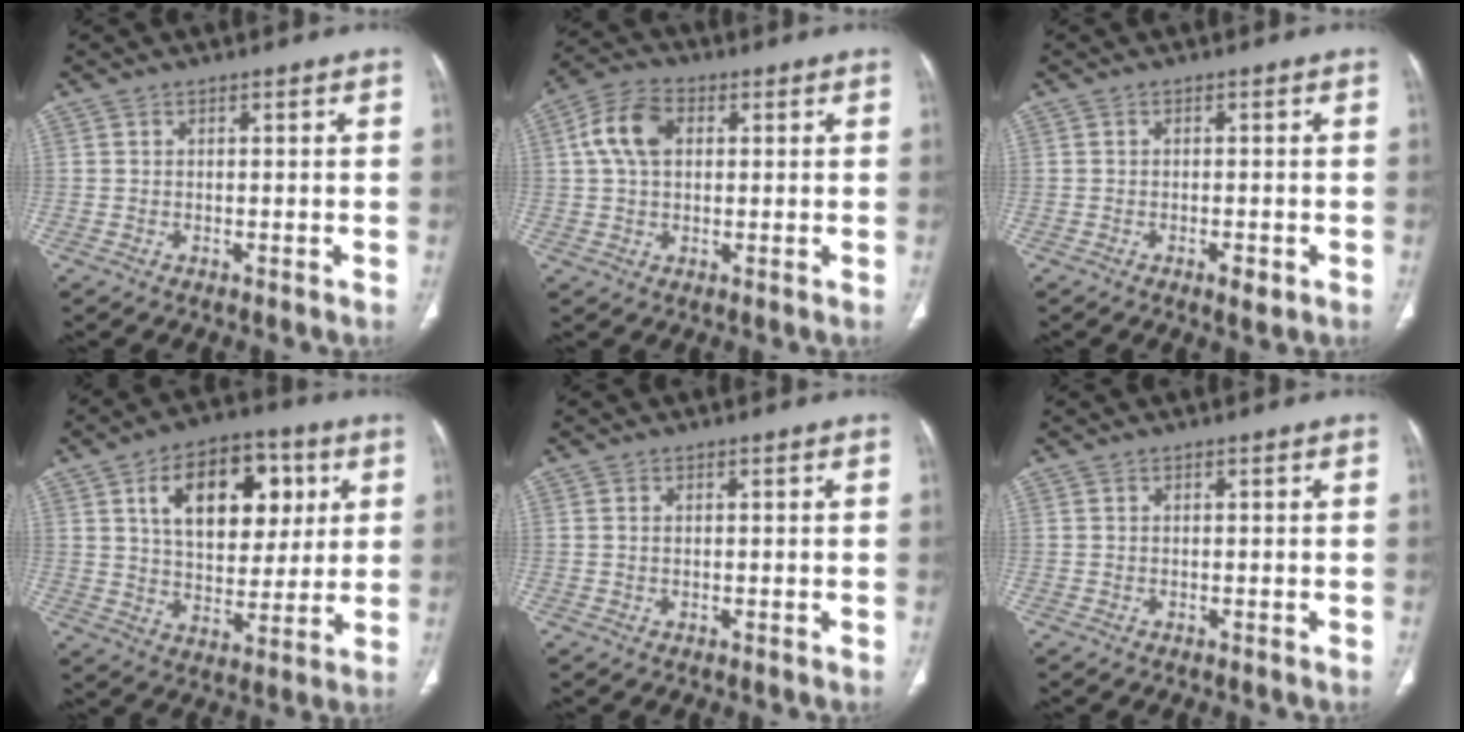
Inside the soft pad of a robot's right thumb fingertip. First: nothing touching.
{"total": 8.2, "force": [1.5, 5.4, 5.9], "torque": [-0.117, 0.020, 0.023]}
{"total": 2.3, "force": [-1.0, 0.9, 1.9], "torque": [-0.027, -0.001, -0.016]}
{"total": 18.5, "force": [6.0, 11.3, 13.3], "torque": [-0.158, -0.007, 0.097]}
{"total": 0.5, "force": [0.1, 0.3, 0.4], "torque": [-0.011, 0.002, 0.003]}
{"total": 0.0}